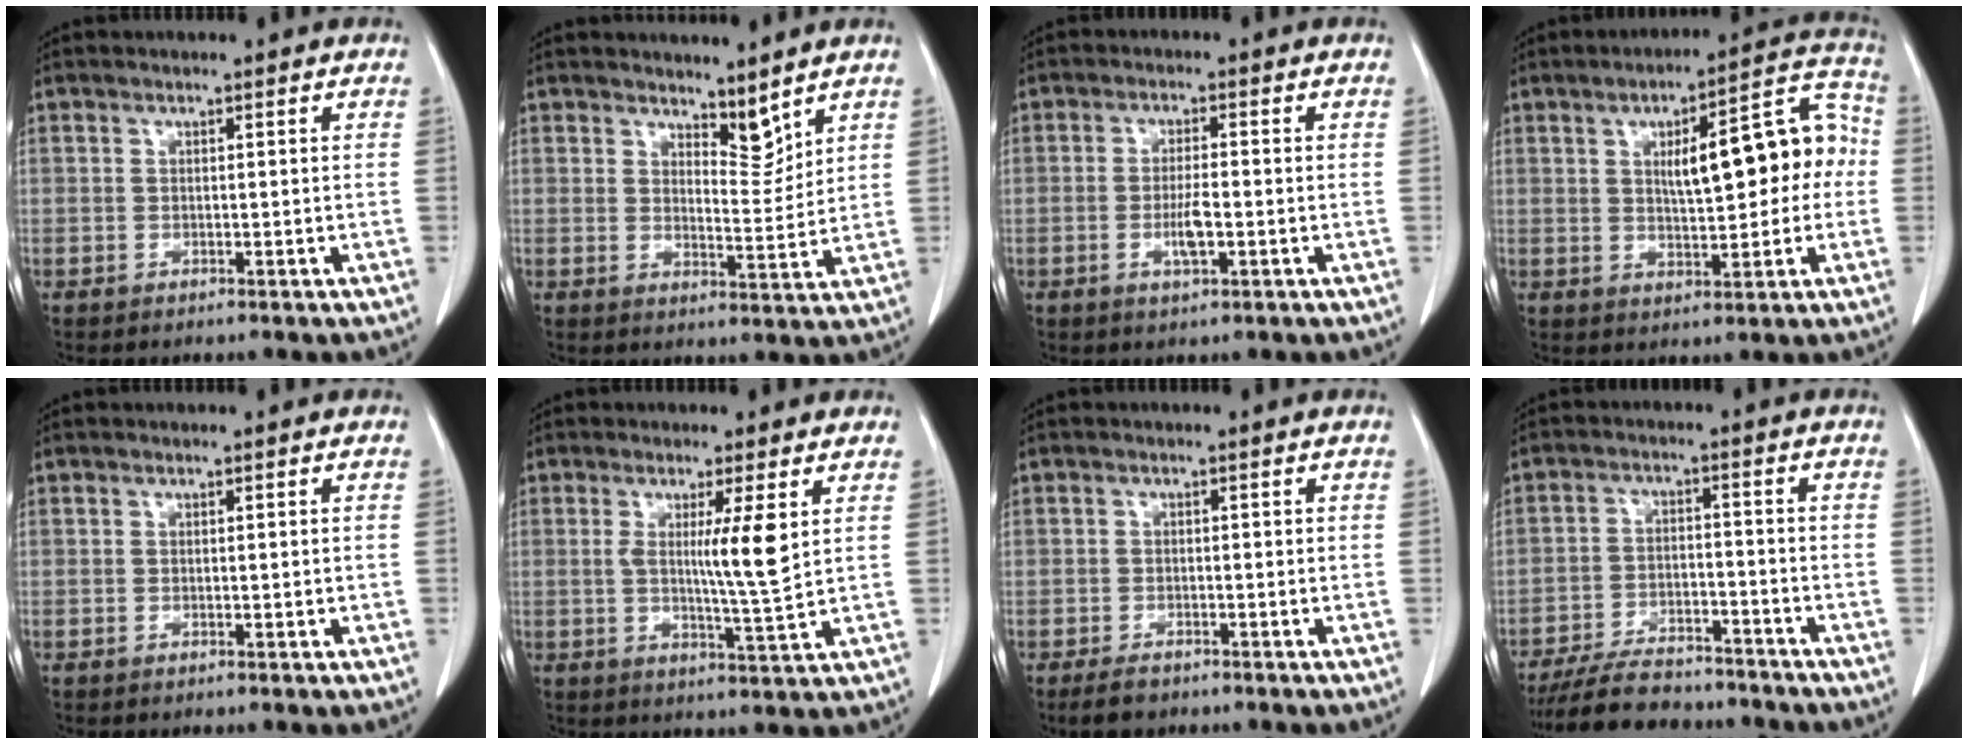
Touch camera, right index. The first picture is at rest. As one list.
[{"total": 4.6, "force": [3.9, 1.4, 1.9], "torque": [-0.025, -0.011, 0.068]}, {"total": 4.2, "force": [-1.1, 1.0, 3.9], "torque": [-0.073, -0.002, -0.018]}, {"total": 13.5, "force": [1.4, 4.4, 12.7], "torque": [-0.163, 0.046, 0.024]}, {"total": 0.5, "force": [0.0, 0.3, 0.5], "torque": [-0.011, 0.002, 0.002]}, {"total": 6.6, "force": [1.6, -0.6, 6.4], "torque": [-0.106, -0.014, 0.026]}, {"total": 2.8, "force": [-2.0, 1.6, 1.0], "torque": [-0.019, 0.000, -0.028]}, {"total": 11.6, "force": [-10.4, 3.6, 3.7], "torque": [-0.056, 0.004, -0.165]}]